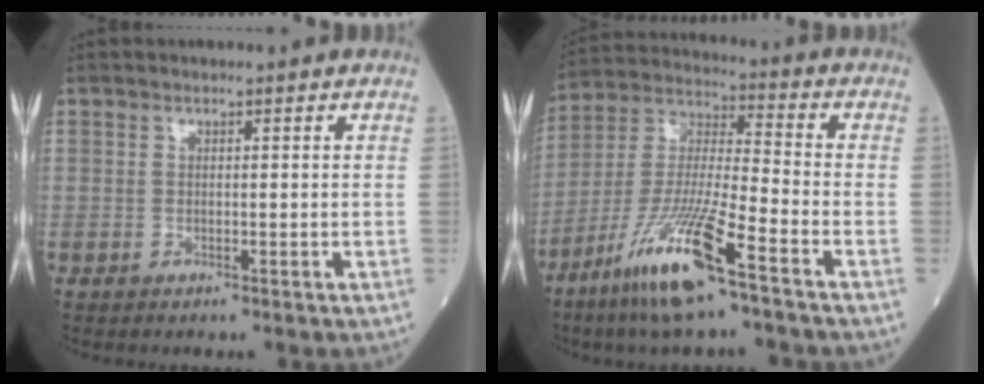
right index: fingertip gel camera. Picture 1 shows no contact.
{"total": 15.1, "force": [-8.9, 0.5, 12.2], "torque": [-0.255, -0.035, -0.173]}